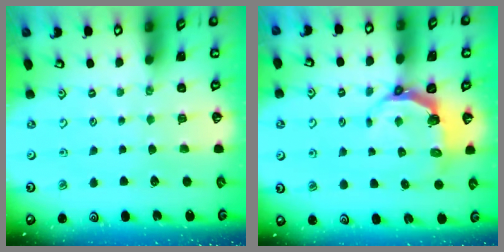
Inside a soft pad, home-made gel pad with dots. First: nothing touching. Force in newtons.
{"total": 5.7, "press": 4.3, "slide": 3.8}